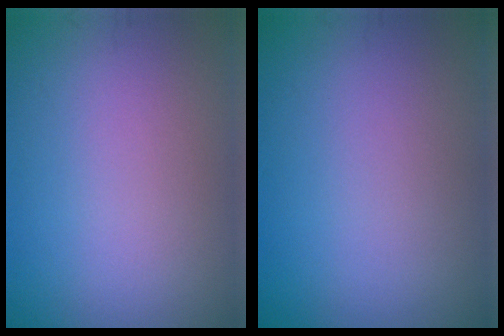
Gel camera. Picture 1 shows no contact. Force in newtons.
{"total": 0.0}